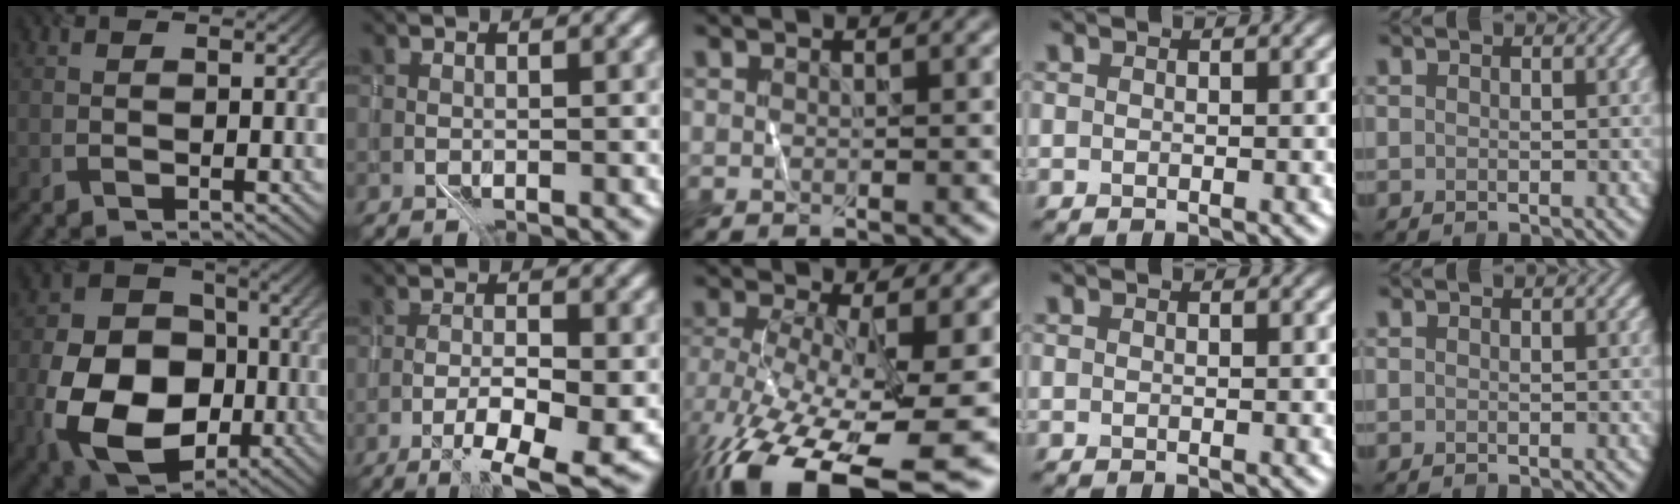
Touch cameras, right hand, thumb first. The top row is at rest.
{"thumb": {"total": 16.5, "force": [-4.8, 11.9, 10.3], "torque": [-0.216, -0.047, -0.088]}, "index": {"total": 4.3, "force": [-2.0, 0.6, 3.8], "torque": [-0.061, 0.001, -0.031]}, "middle": {"total": 15.0, "force": [-7.2, 5.8, 11.8], "torque": [-0.241, -0.027, -0.108]}}